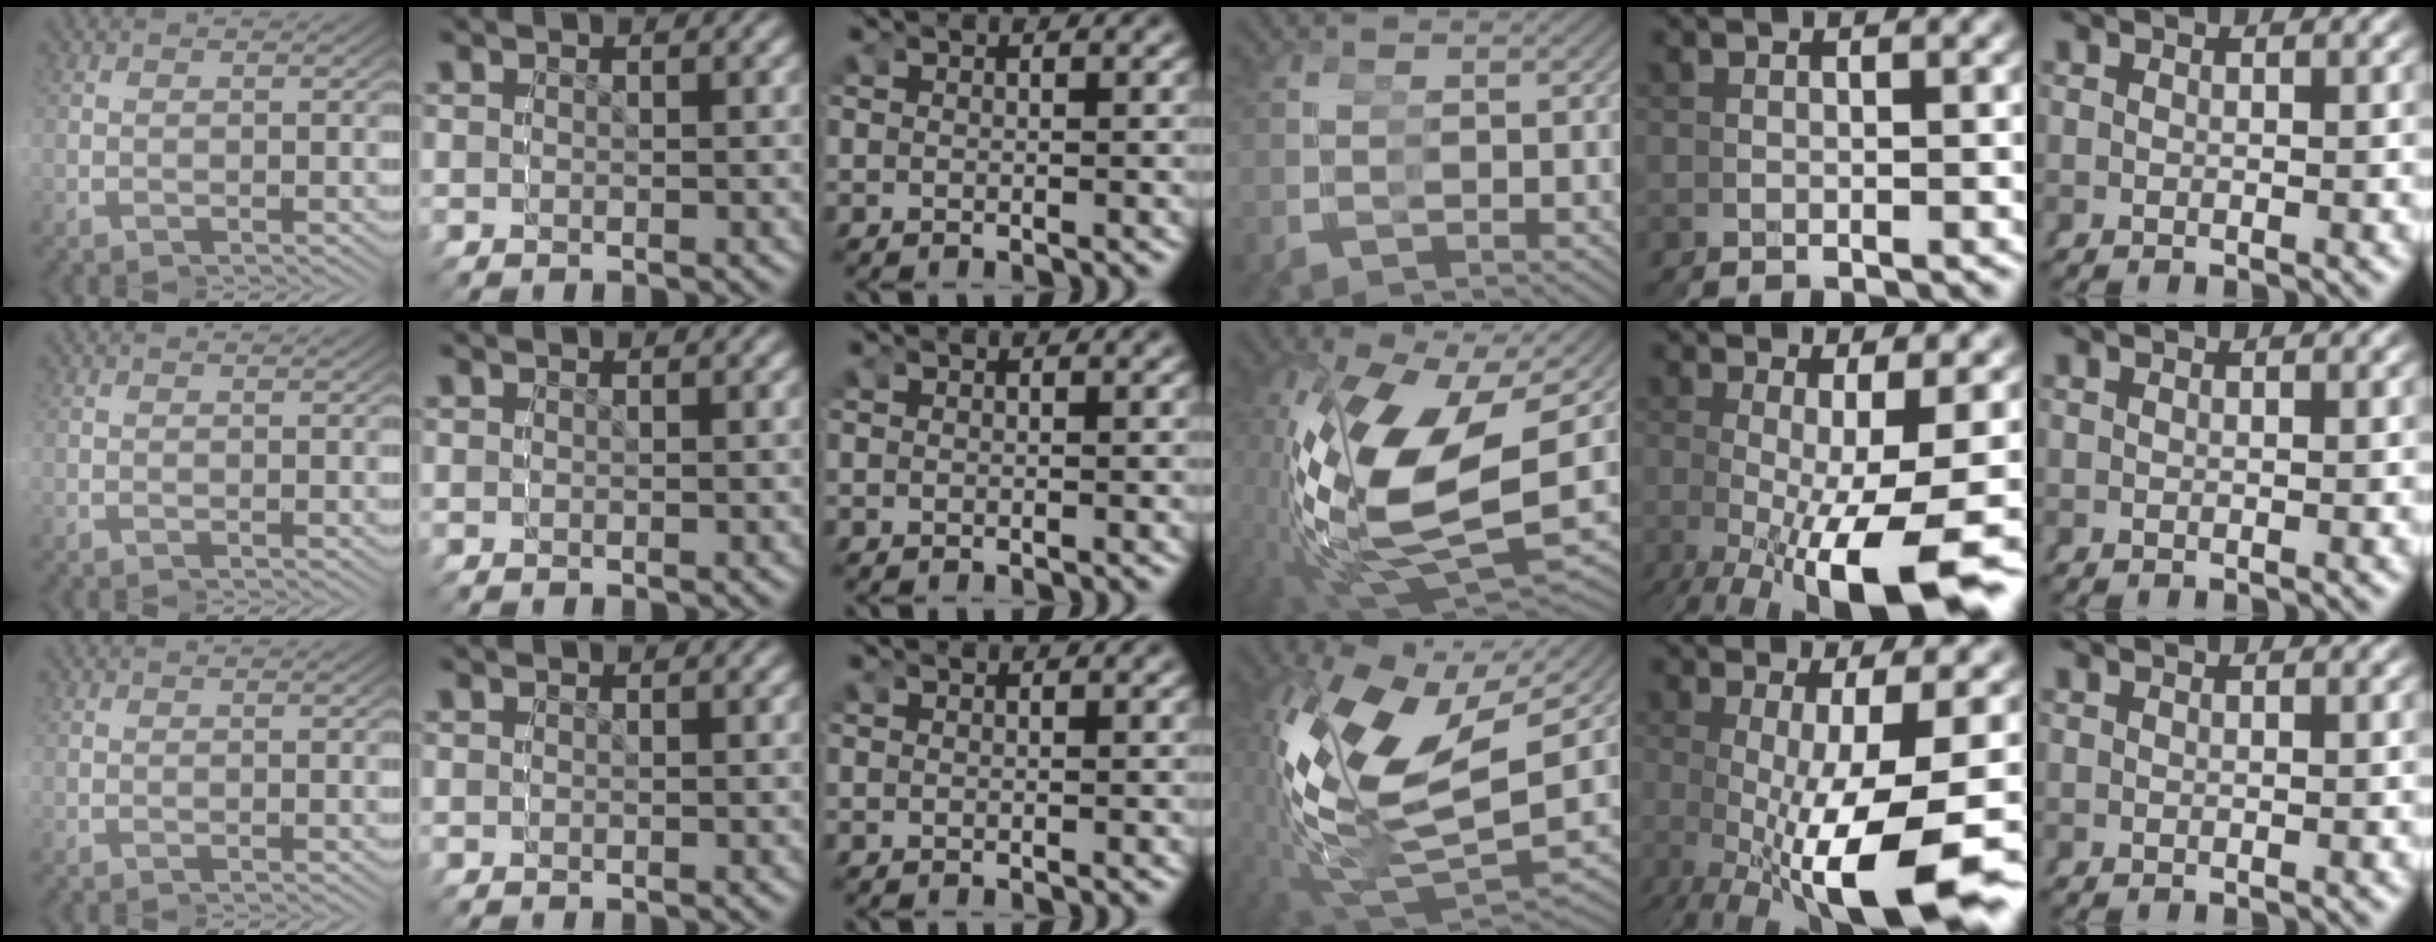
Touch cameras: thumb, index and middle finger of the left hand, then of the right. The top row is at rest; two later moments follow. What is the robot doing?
{"motion": "grasp_and_lifting", "object": "glue stick"}